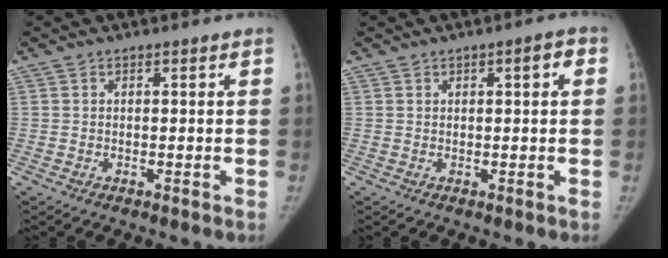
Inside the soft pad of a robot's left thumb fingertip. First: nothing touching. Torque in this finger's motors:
{"motor_torque": [0.18, 0.21, 0.21, 0.50, 0.00]}